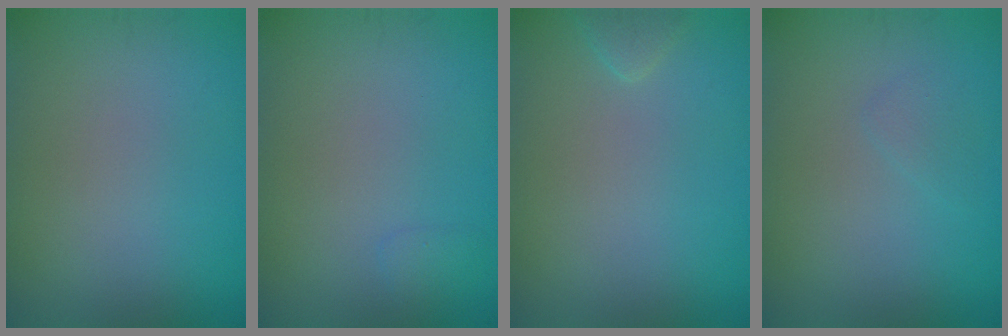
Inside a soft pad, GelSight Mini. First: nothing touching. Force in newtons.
{"total": 0.6, "press": 0.6, "slide": 0.1}
{"total": 1.0, "press": 1.0, "slide": 0.1}
{"total": 0.9, "press": 0.9, "slide": 0.0}